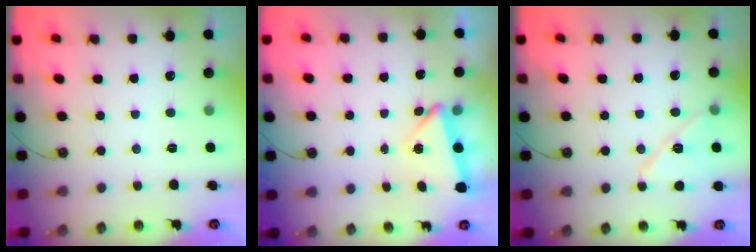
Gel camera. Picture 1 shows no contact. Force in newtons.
{"total": 3.6, "press": 3.4, "slide": 1.4}
{"total": 11.4, "press": 11.4, "slide": 0.8}